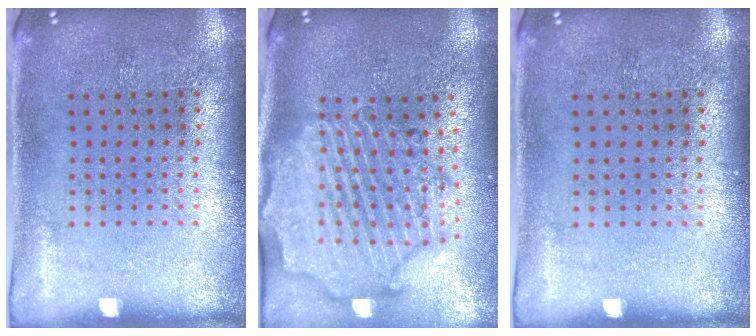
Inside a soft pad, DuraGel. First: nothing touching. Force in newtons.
{"total": 3.1, "press": 2.7, "slide": 1.5}
{"total": 0.0}